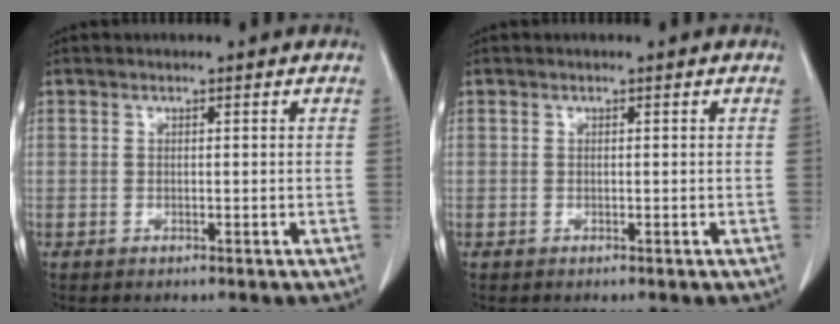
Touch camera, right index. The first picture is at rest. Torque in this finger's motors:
{"motor_torque": [-0.06, 0.06, -0.05, 0.00]}